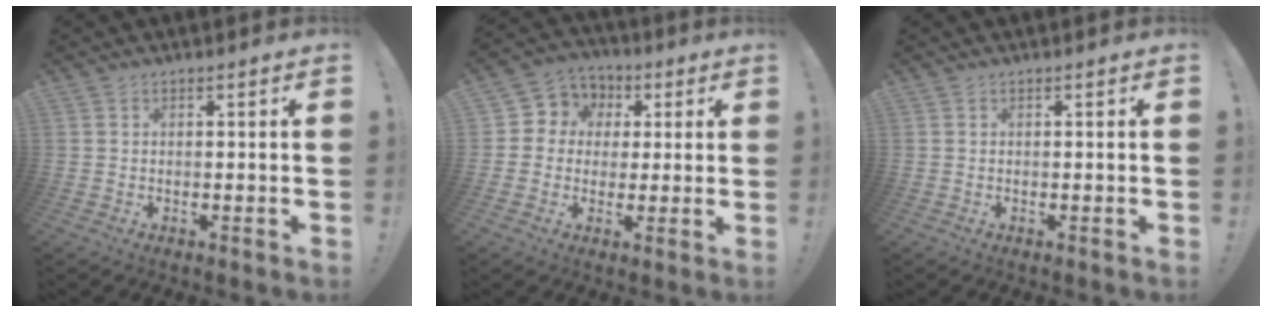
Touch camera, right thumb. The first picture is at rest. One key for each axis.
{"total": 6.9, "fx": 0.2, "fy": 6.7, "fz": 1.6, "tx": -0.016, "ty": -0.001, "tz": 0.010}
{"total": 0.0}